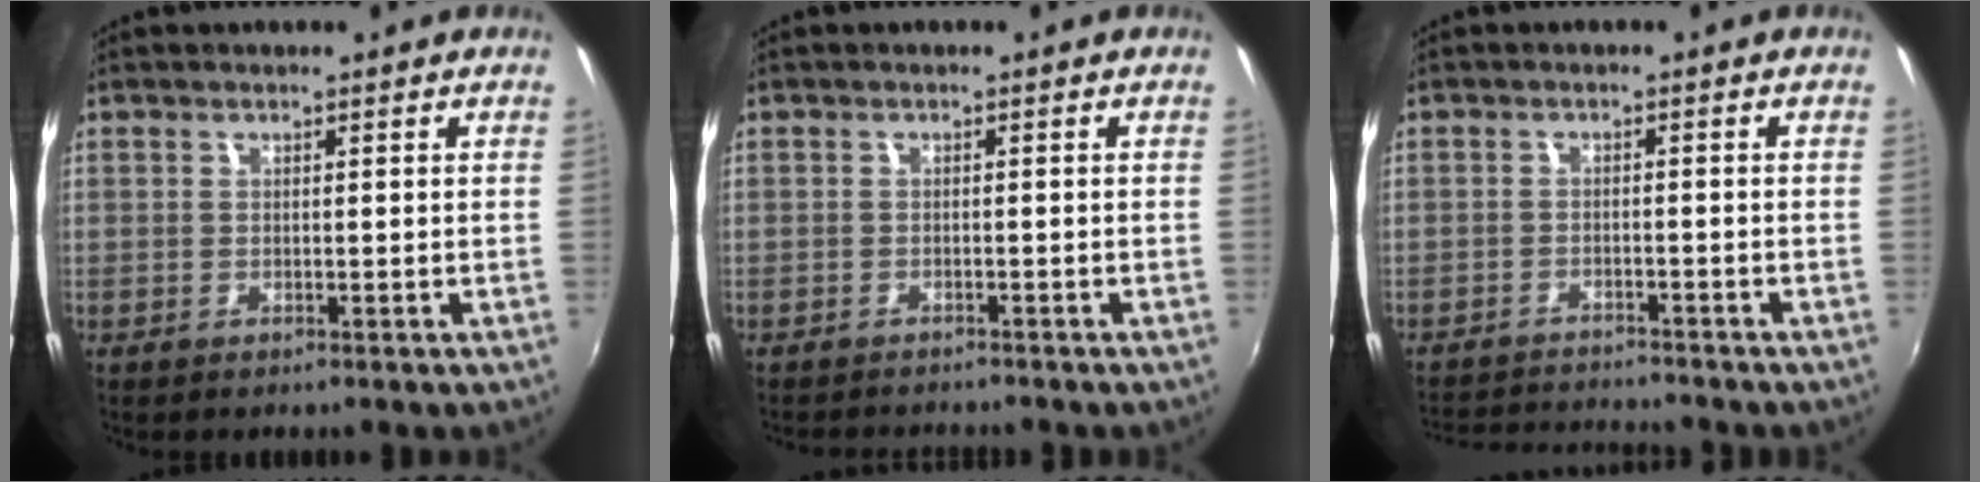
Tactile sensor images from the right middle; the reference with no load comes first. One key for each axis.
{"total": 3.2, "fx": -3.0, "fy": 0.4, "fz": 0.7, "tx": -0.024, "ty": -0.012, "tz": -0.047}
{"total": 9.1, "fx": -8.7, "fy": 0.9, "fz": 2.4, "tx": -0.068, "ty": -0.001, "tz": -0.138}